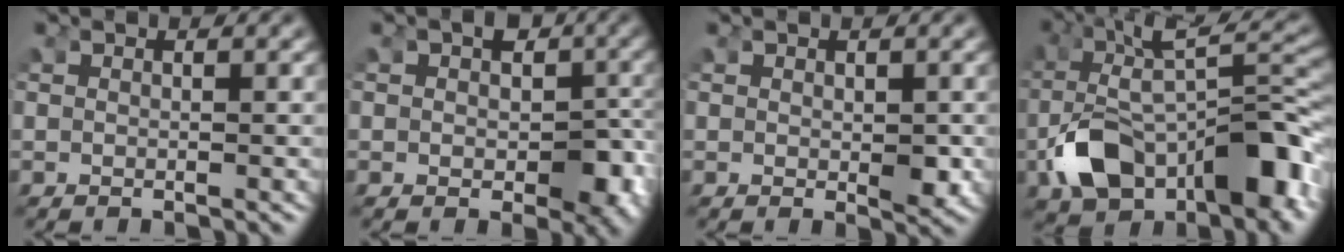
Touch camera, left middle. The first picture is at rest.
{"total": 5.4, "force": [-1.1, 4.1, 3.4], "torque": [-0.053, -0.020, -0.009]}
{"total": 1.6, "force": [-0.3, 0.9, 1.3], "torque": [-0.018, -0.009, -0.002]}
{"total": 9.1, "force": [-3.2, 4.8, 7.1], "torque": [-0.134, 0.001, -0.052]}